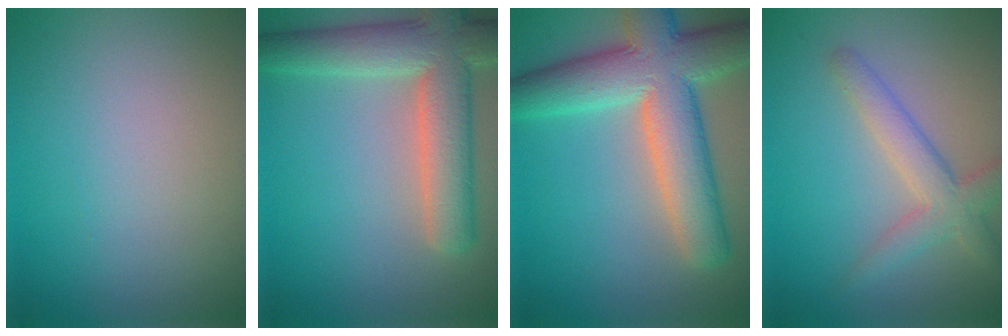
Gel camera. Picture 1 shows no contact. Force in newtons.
{"total": 7.7, "press": 7.7, "slide": 0.7}
{"total": 9.9, "press": 9.9, "slide": 0.6}
{"total": 3.7, "press": 3.6, "slide": 0.2}